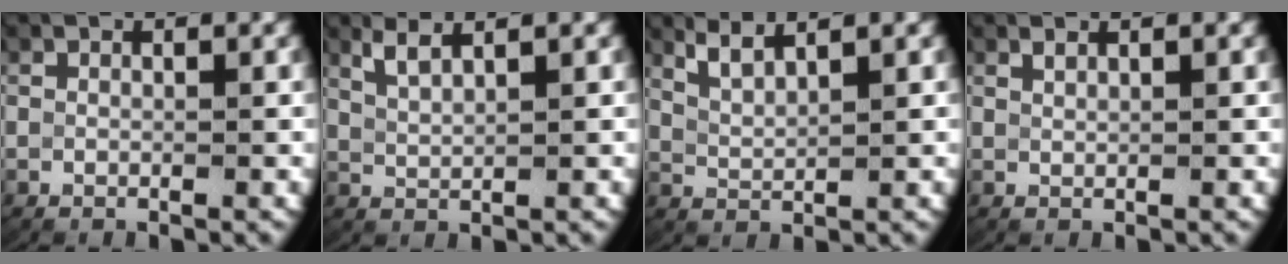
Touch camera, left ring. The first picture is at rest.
{"total": 2.4, "force": [1.8, 0.5, 1.4], "torque": [-0.041, -0.003, 0.042]}
{"total": 2.8, "force": [2.1, 1.0, 1.7], "torque": [-0.047, -0.005, 0.043]}
{"total": 0.8, "force": [0.7, -0.3, 0.2], "torque": [-0.007, 0.000, 0.019]}